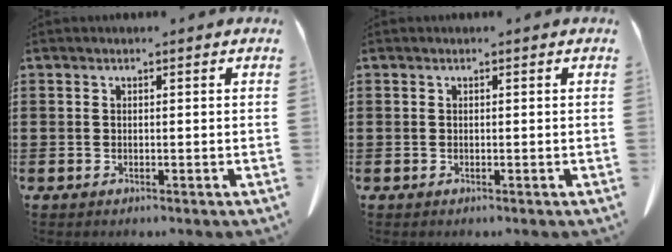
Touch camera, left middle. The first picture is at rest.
{"total": 0.0}